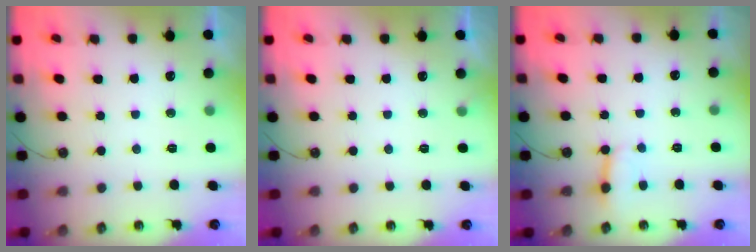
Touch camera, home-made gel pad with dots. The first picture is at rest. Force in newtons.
{"total": 1.8, "press": 1.8, "slide": 0.1}
{"total": 2.9, "press": 2.8, "slide": 0.5}